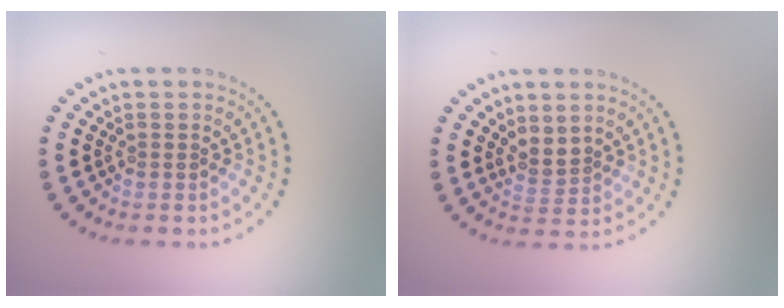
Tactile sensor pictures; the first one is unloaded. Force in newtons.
{"total": 1.8, "press": 1.4, "slide": 1.0}